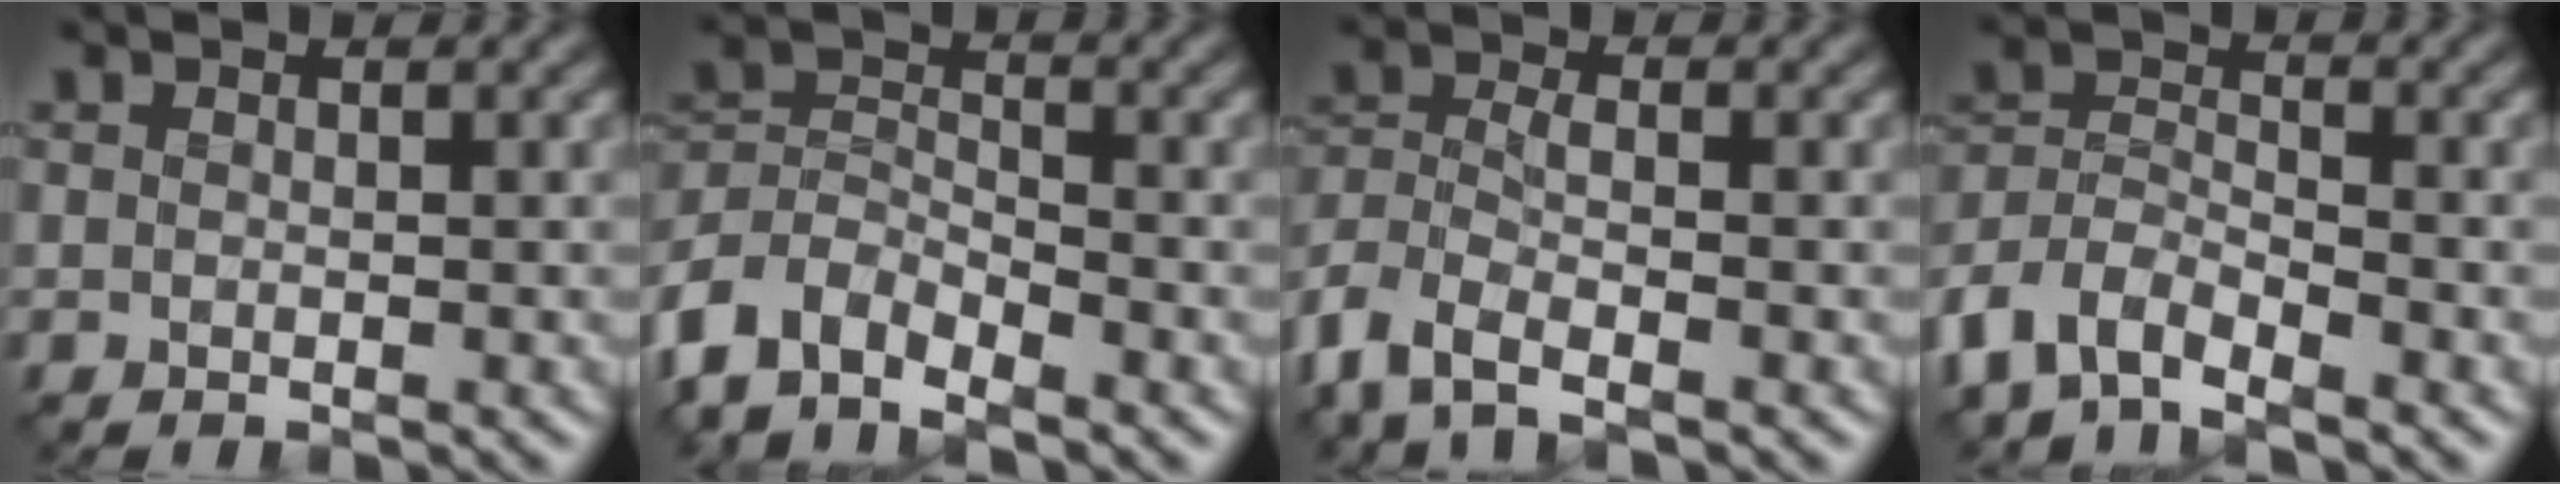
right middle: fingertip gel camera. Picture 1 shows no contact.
{"total": 6.3, "force": [-4.8, 2.8, 2.9], "torque": [-0.057, -0.004, -0.108]}
{"total": 4.9, "force": [-3.4, 1.8, 3.0], "torque": [-0.074, -0.008, -0.080]}
{"total": 5.2, "force": [-4.1, 2.2, 2.3], "torque": [-0.050, -0.003, -0.091]}